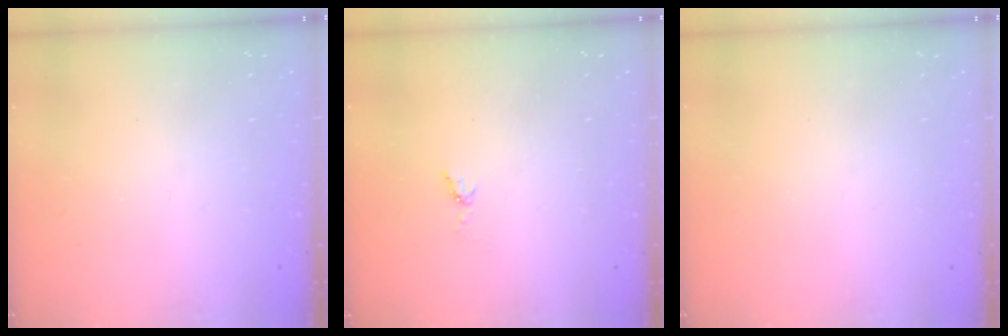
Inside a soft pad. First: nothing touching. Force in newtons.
{"total": 4.4, "press": 4.3, "slide": 0.6}
{"total": 0.0}